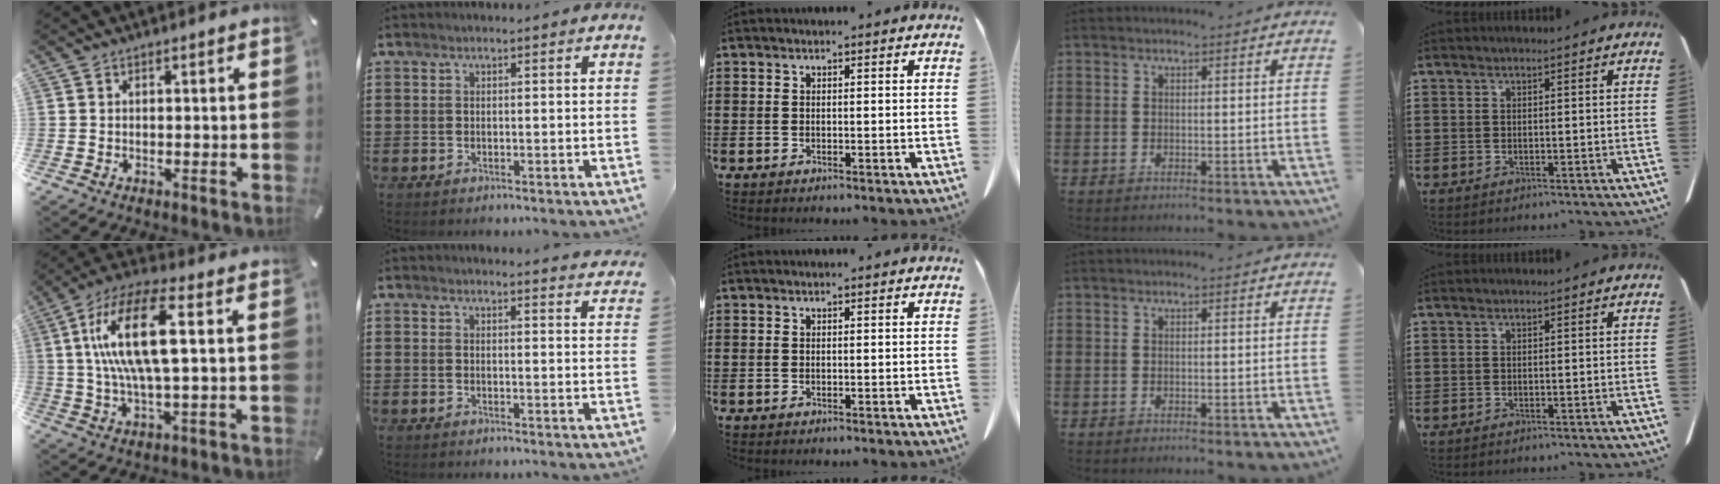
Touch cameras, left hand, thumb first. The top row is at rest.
{"thumb": {"total": 16.5, "force": [3.0, 5.5, 15.3], "torque": [-0.320, -0.003, 0.043]}, "index": {"total": 2.9, "force": [2.8, -0.3, 0.3], "torque": [-0.006, -0.015, 0.052]}}